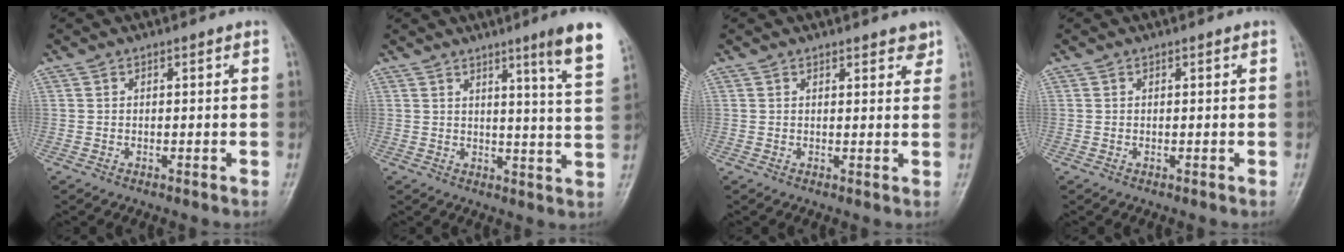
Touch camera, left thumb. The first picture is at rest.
{"total": 9.9, "force": [5.9, -0.4, 7.9], "torque": [-0.102, -0.040, 0.073]}
{"total": 2.9, "force": [2.4, 1.0, 1.4], "torque": [0.001, -0.012, 0.027]}
{"total": 0.0}